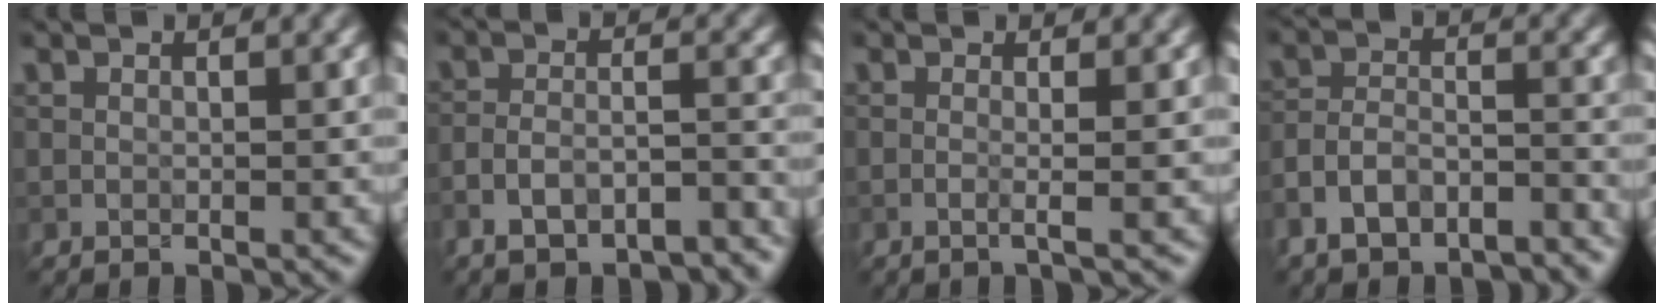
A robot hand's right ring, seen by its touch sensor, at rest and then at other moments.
{"total": 5.9, "force": [-4.8, 1.9, 2.9], "torque": [-0.054, 0.002, -0.085]}
{"total": 2.5, "force": [0.3, 1.2, 2.1], "torque": [-0.014, 0.001, -0.025]}
{"total": 5.8, "force": [-4.6, 2.3, 2.5], "torque": [-0.045, 0.000, -0.093]}